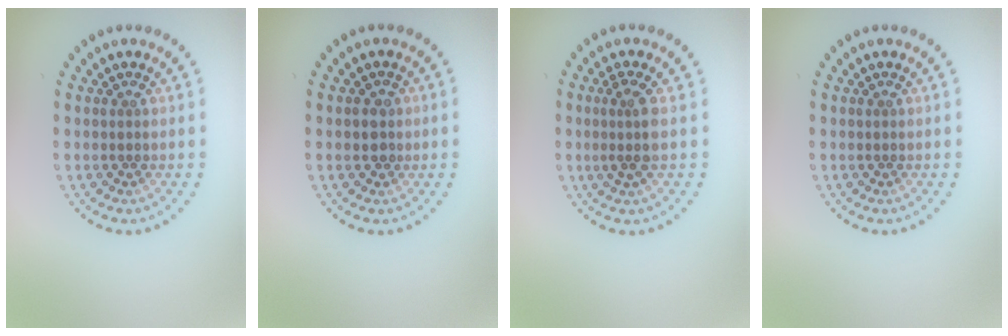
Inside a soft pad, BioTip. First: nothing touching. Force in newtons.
{"total": 1.6, "press": 1.4, "slide": 0.7}
{"total": 2.3, "press": 1.8, "slide": 1.4}
{"total": 0.0}